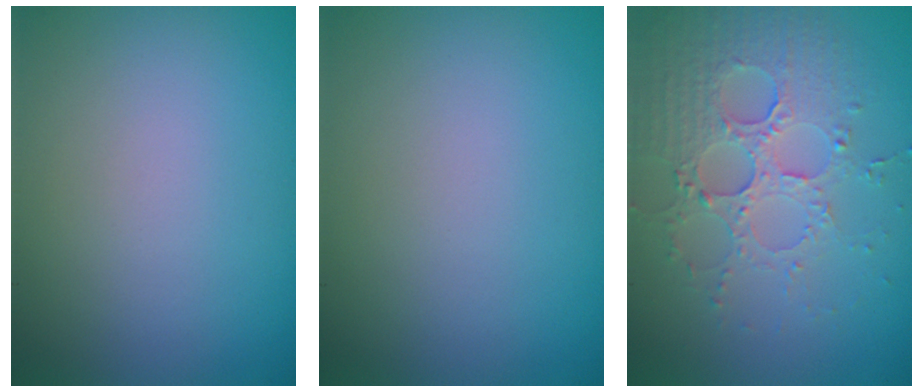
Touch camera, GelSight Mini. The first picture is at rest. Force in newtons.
{"total": 0.0}
{"total": 4.0, "press": 3.8, "slide": 1.3}